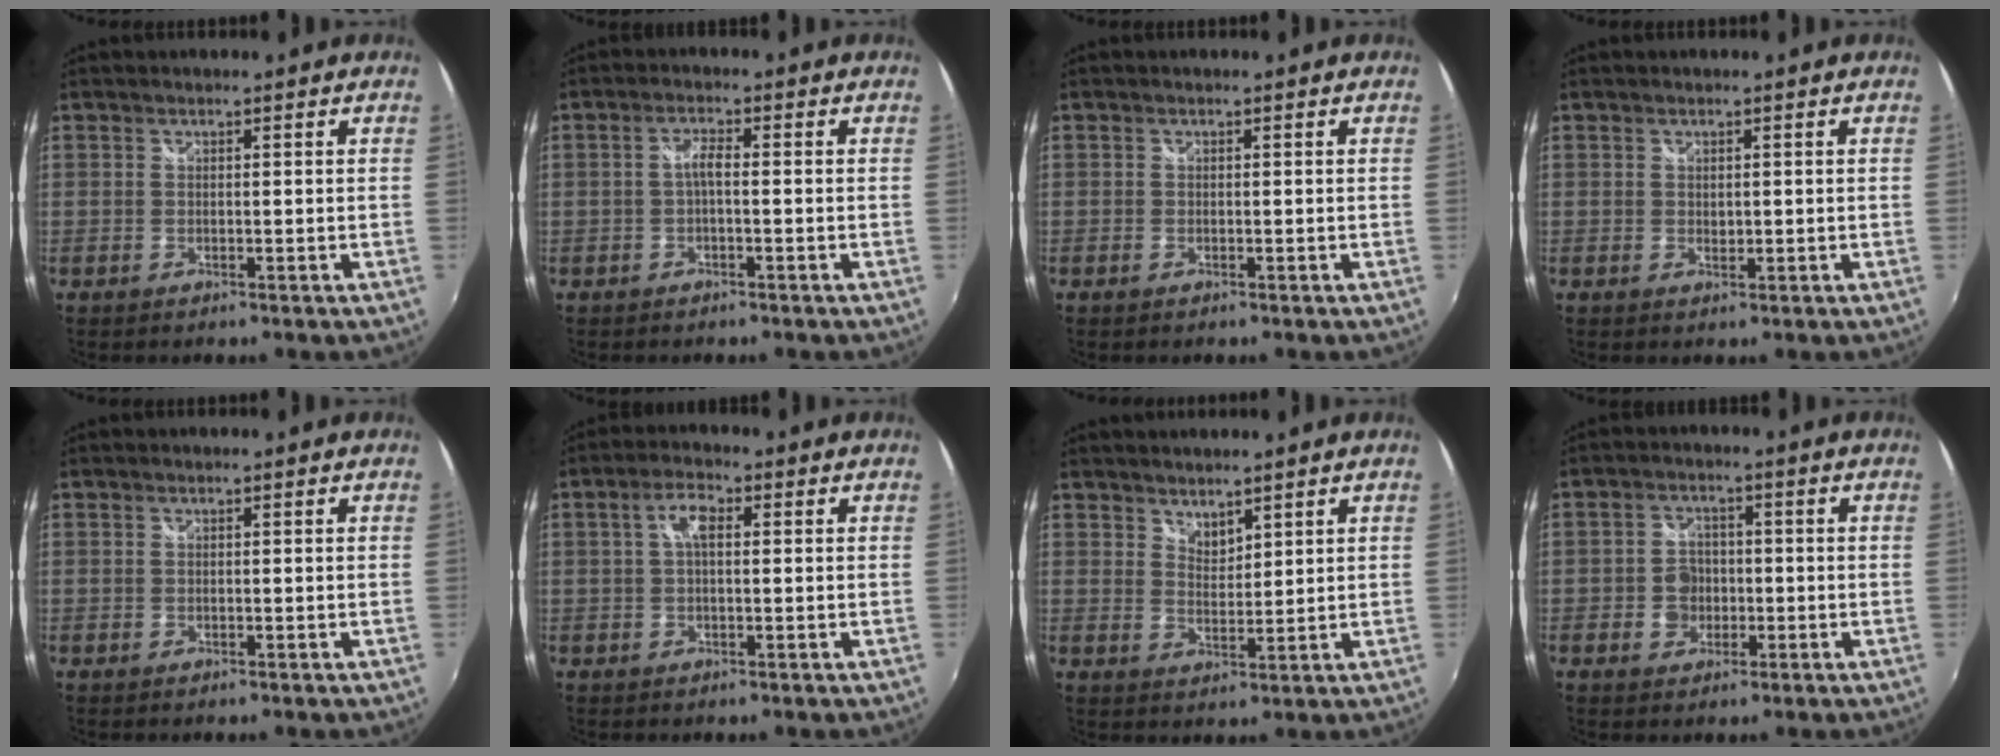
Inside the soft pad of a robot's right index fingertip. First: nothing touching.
{"total": 1.9, "force": [-0.6, 0.3, 1.8], "torque": [-0.037, 0.005, -0.011]}
{"total": 0.5, "force": [-0.4, 0.3, 0.1], "torque": [-0.002, -0.003, -0.010]}
{"total": 0.8, "force": [0.2, 0.6, 0.4], "torque": [-0.004, 0.000, 0.004]}
{"total": 0.0}
{"total": 4.0, "force": [0.7, 1.7, 3.5], "torque": [-0.066, 0.011, 0.012]}
{"total": 3.1, "force": [2.9, 1.0, 0.7], "torque": [-0.006, -0.003, 0.052]}
{"total": 4.4, "force": [-1.1, 4.0, 1.6], "torque": [-0.030, 0.008, -0.017]}